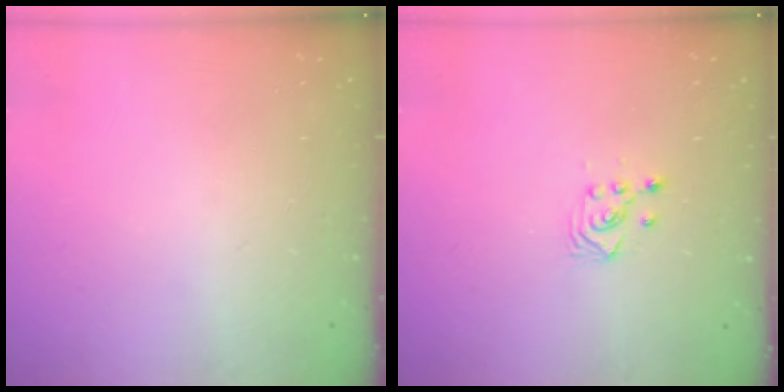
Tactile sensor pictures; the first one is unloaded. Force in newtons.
{"total": 2.6, "press": 2.6, "slide": 0.3}